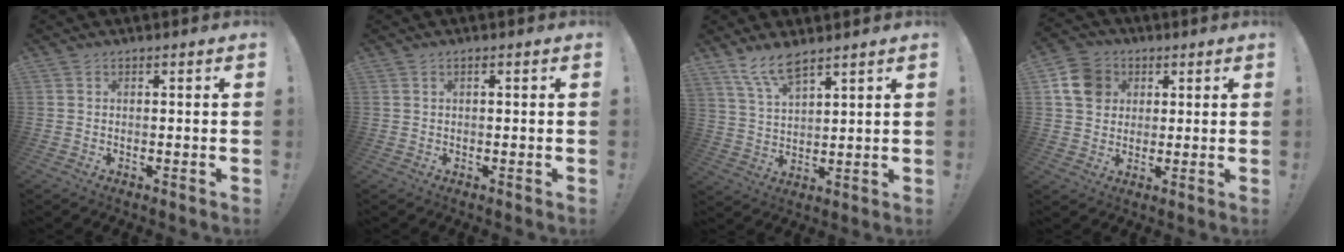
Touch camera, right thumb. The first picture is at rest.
{"total": 0.5, "force": [0.1, 0.1, 0.5], "torque": [-0.014, 0.003, 0.001]}
{"total": 7.9, "force": [6.5, 2.1, 4.0], "torque": [-0.091, -0.029, 0.124]}
{"total": 10.6, "force": [3.3, 9.2, 4.2], "torque": [-0.051, -0.006, 0.069]}